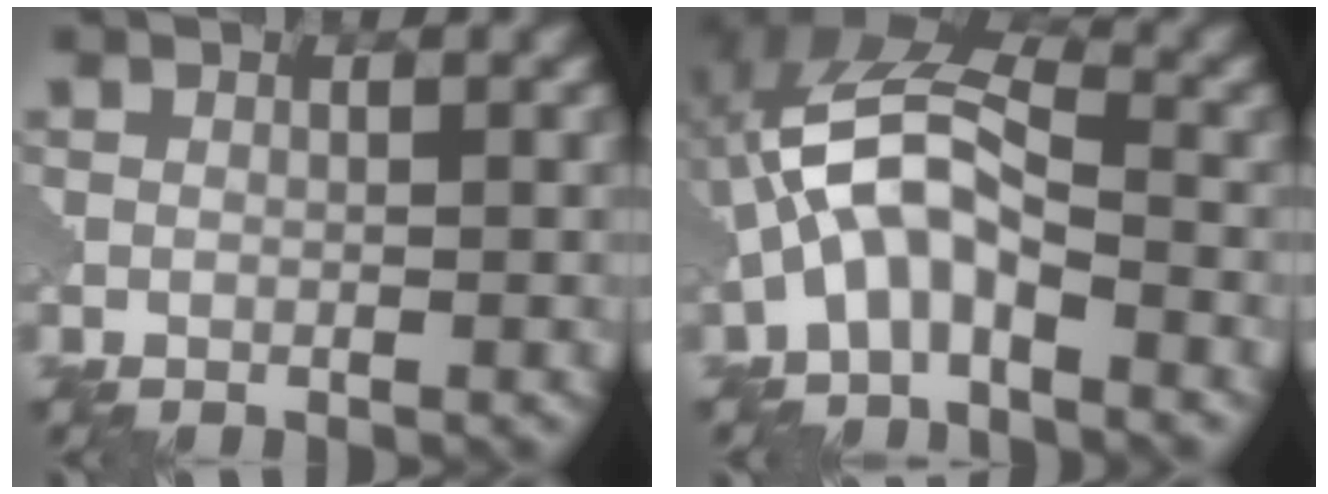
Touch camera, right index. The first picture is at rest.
{"total": 6.5, "force": [-2.0, 2.9, 5.5], "torque": [-0.117, 0.023, -0.048]}